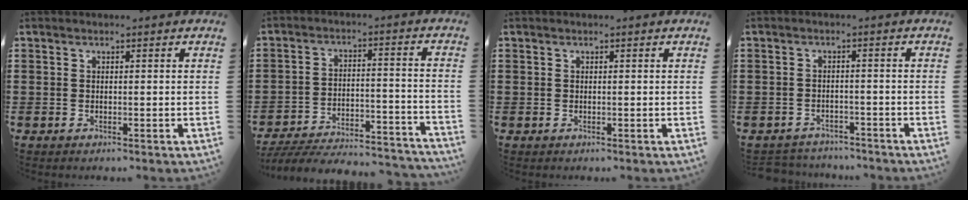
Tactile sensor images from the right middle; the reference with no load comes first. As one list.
[{"total": 6.1, "force": [-5.8, 0.7, 1.8], "torque": [-0.039, 0.002, -0.116]}, {"total": 0.0}, {"total": 2.4, "force": [-2.3, 0.4, -0.2], "torque": [-0.005, -0.001, -0.052]}]